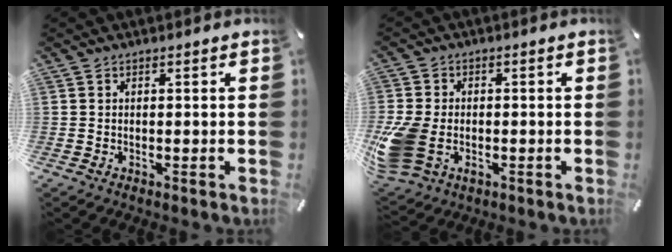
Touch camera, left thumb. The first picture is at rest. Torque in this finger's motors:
{"motor_torque": [2.26, 2.32, 1.09, 0.09, 0.49]}